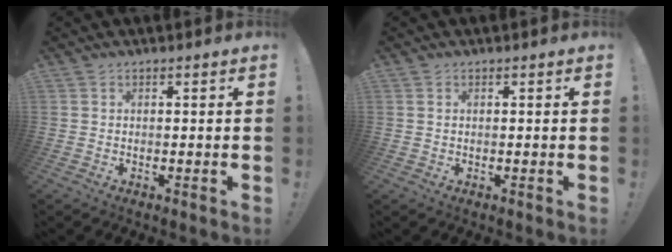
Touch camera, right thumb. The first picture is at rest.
{"total": 0.8, "force": [0.4, 0.5, 0.4], "torque": [-0.012, 0.004, 0.009]}